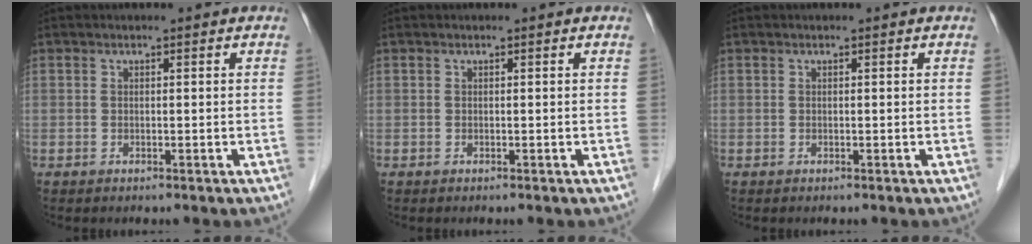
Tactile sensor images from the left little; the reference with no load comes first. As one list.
[{"total": 0.0}, {"total": 0.0}]